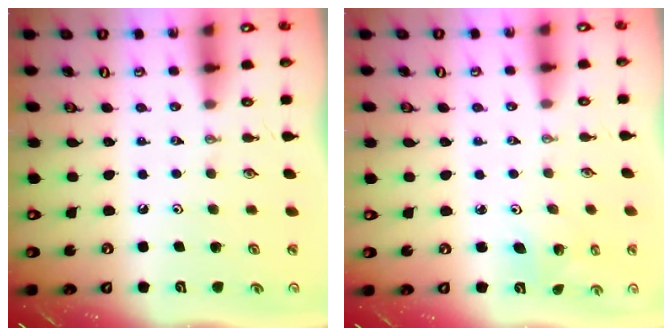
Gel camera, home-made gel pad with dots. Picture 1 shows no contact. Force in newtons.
{"total": 2.8, "press": 2.8, "slide": 0.2}